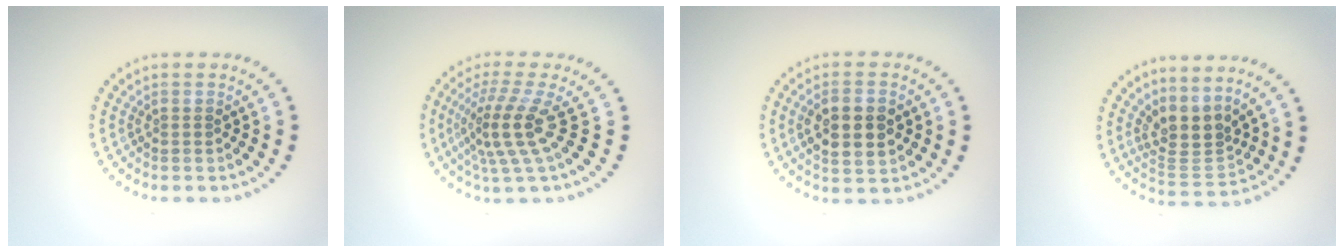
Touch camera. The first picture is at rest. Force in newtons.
{"total": 4.2, "press": 2.8, "slide": 3.1}
{"total": 4.1, "press": 4.1, "slide": 0.3}
{"total": 3.4, "press": 2.6, "slide": 2.1}